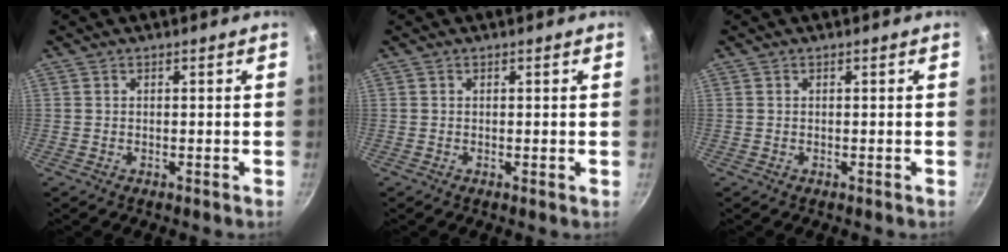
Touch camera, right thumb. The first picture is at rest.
{"total": 0.0}
{"total": 0.0}